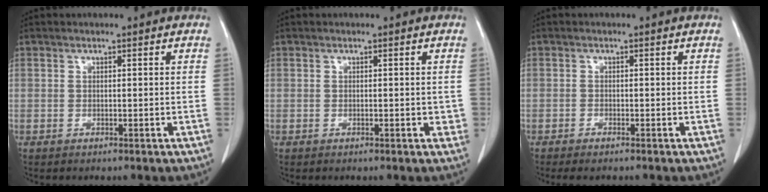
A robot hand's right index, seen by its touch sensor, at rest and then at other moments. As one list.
[{"total": 1.4, "force": [-0.2, 0.7, 1.2], "torque": [-0.012, 0.002, -0.003]}, {"total": 1.7, "force": [-1.4, 0.4, 0.9], "torque": [-0.014, -0.004, -0.020]}]